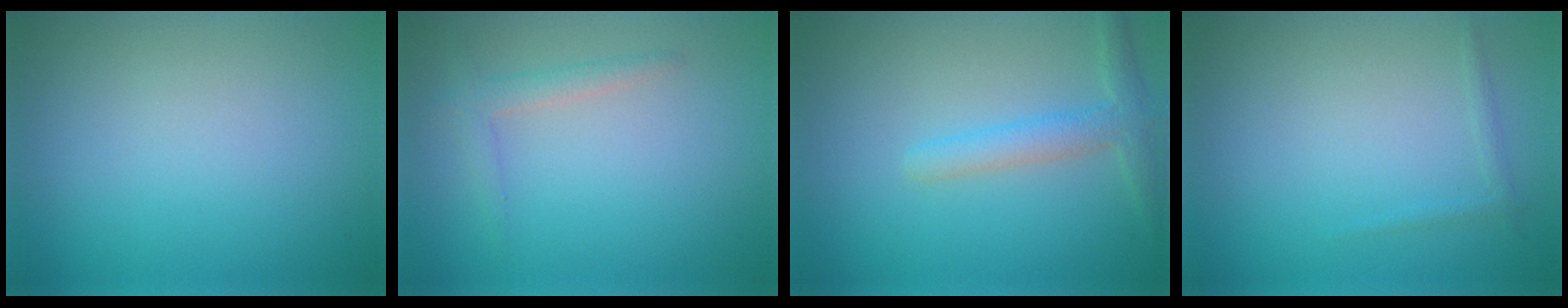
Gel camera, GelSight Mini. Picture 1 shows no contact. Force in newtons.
{"total": 1.6, "press": 1.6, "slide": 0.0}
{"total": 2.6, "press": 2.6, "slide": 0.2}
{"total": 0.7, "press": 0.7, "slide": 0.0}